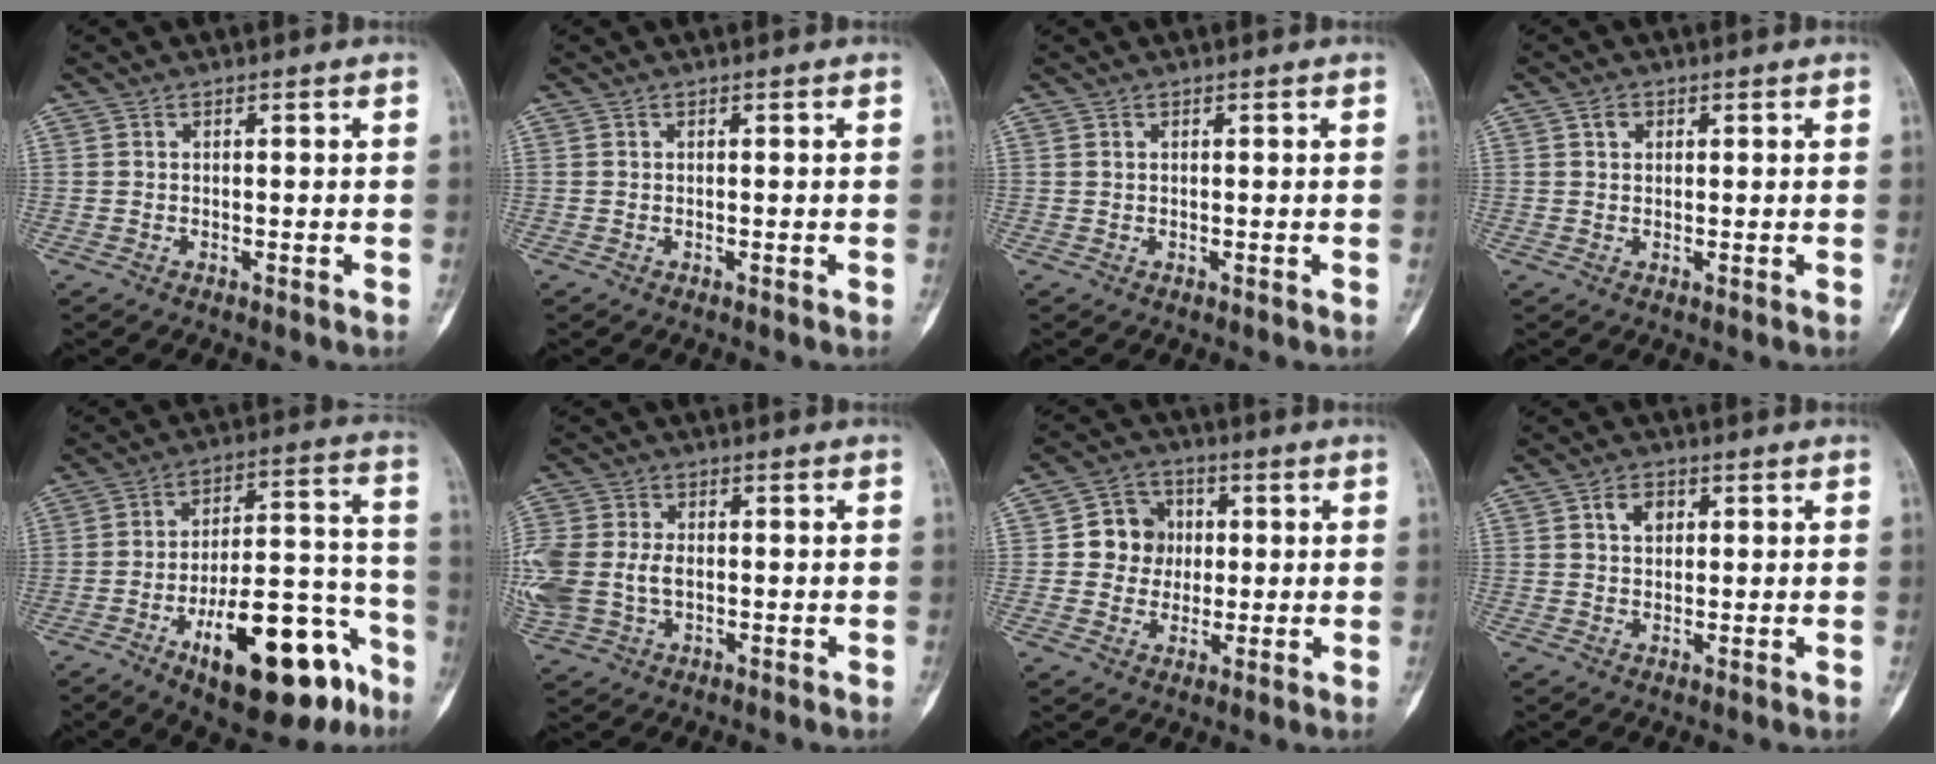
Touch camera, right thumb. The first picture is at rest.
{"total": 0.0}
{"total": 0.0}
{"total": 1.8, "force": [0.8, 1.4, 0.9], "torque": [-0.010, 0.000, 0.011]}
{"total": 23.0, "force": [-12.0, 8.9, 17.5], "torque": [-0.213, 0.083, -0.173]}
{"total": 15.7, "force": [-0.8, 11.6, 10.6], "torque": [-0.292, 0.009, -0.003]}
{"total": 8.2, "force": [0.7, 7.6, 3.0], "torque": [-0.002, 0.009, 0.005]}
{"total": 3.6, "force": [1.3, 2.6, 2.2], "torque": [-0.027, 0.000, 0.021]}